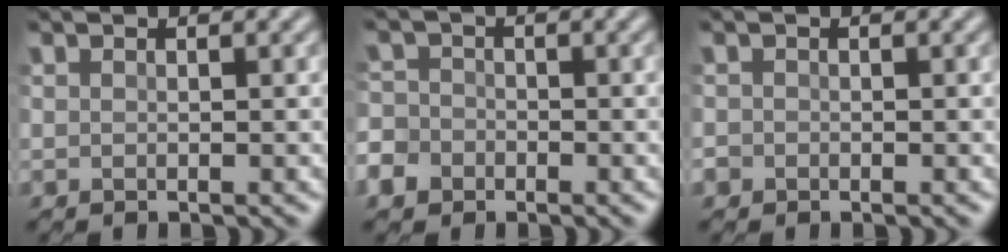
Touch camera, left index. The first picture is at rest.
{"total": 6.6, "force": [-3.7, 5.3, 1.4], "torque": [-0.041, -0.018, -0.088]}
{"total": 0.9, "force": [-0.5, 0.7, 0.1], "torque": [0.001, -0.006, -0.013]}